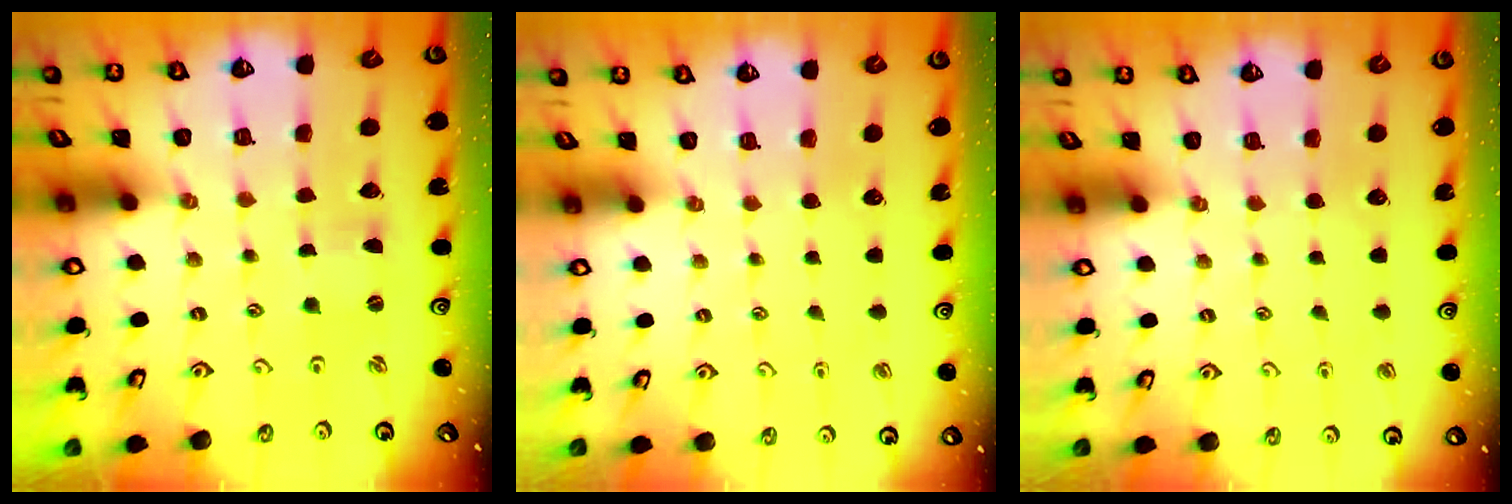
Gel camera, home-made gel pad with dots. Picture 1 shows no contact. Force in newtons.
{"total": 0.0}
{"total": 0.0}